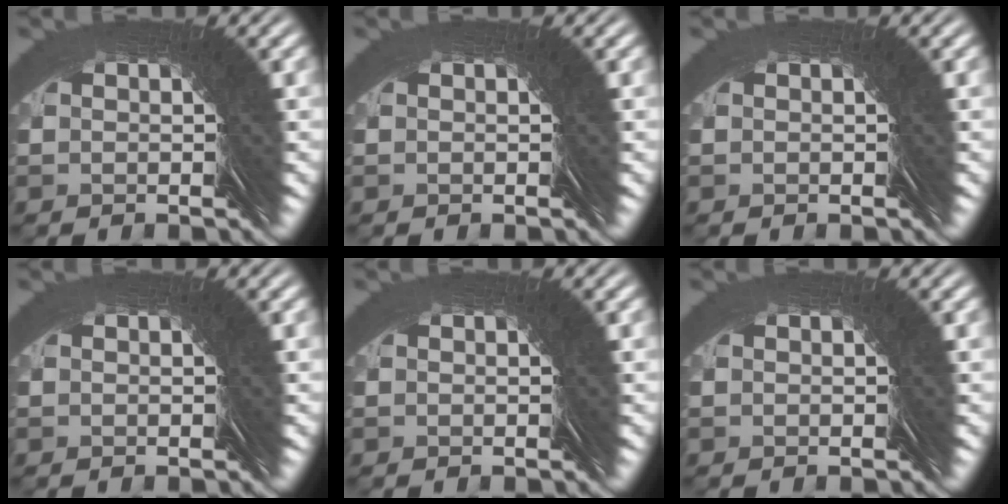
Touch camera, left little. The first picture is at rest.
{"total": 0.0}
{"total": 0.0}
{"total": 0.0}
{"total": 0.0}
{"total": 0.0}